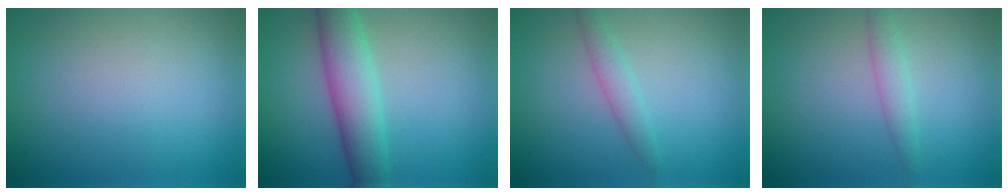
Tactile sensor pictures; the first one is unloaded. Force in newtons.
{"total": 5.5, "press": 5.5, "slide": 0.4}
{"total": 1.9, "press": 1.9, "slide": 0.1}
{"total": 1.7, "press": 1.7, "slide": 0.0}